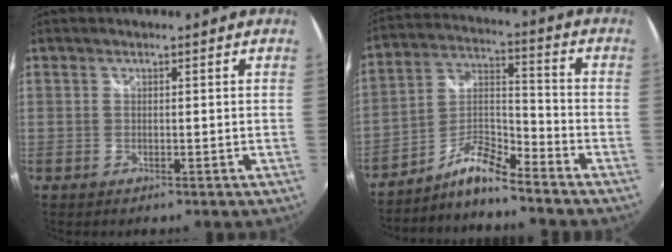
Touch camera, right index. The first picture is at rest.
{"total": 7.8, "force": [-7.0, 0.3, 3.4], "torque": [-0.082, 0.026, -0.143]}